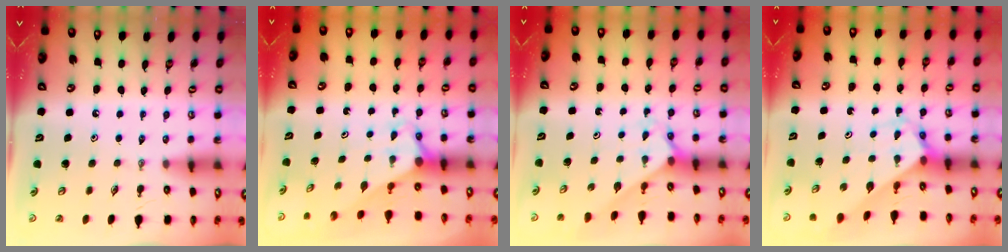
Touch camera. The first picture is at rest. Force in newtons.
{"total": 2.9, "press": 2.9, "slide": 0.0}
{"total": 2.3, "press": 2.3, "slide": 0.2}
{"total": 2.9, "press": 2.9, "slide": 0.1}